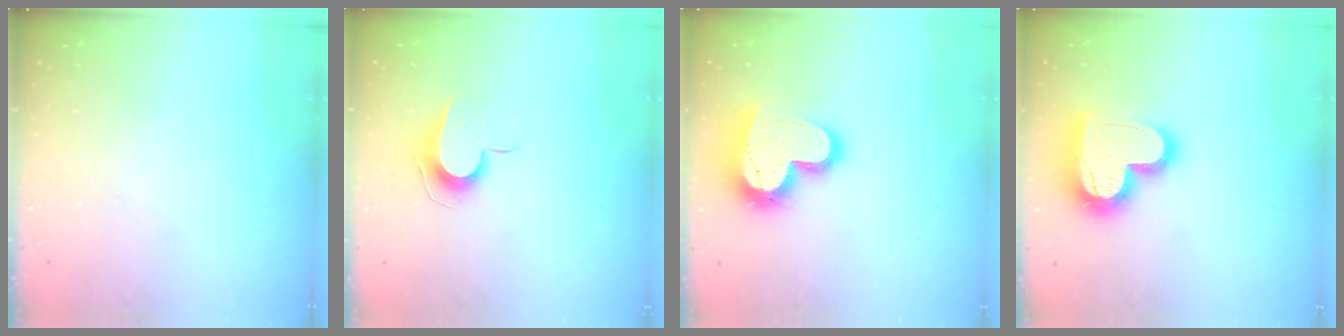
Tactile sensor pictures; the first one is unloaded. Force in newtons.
{"total": 8.9, "press": 8.8, "slide": 0.5}
{"total": 18.6, "press": 18.5, "slide": 1.5}
{"total": 19.4, "press": 19.3, "slide": 1.5}